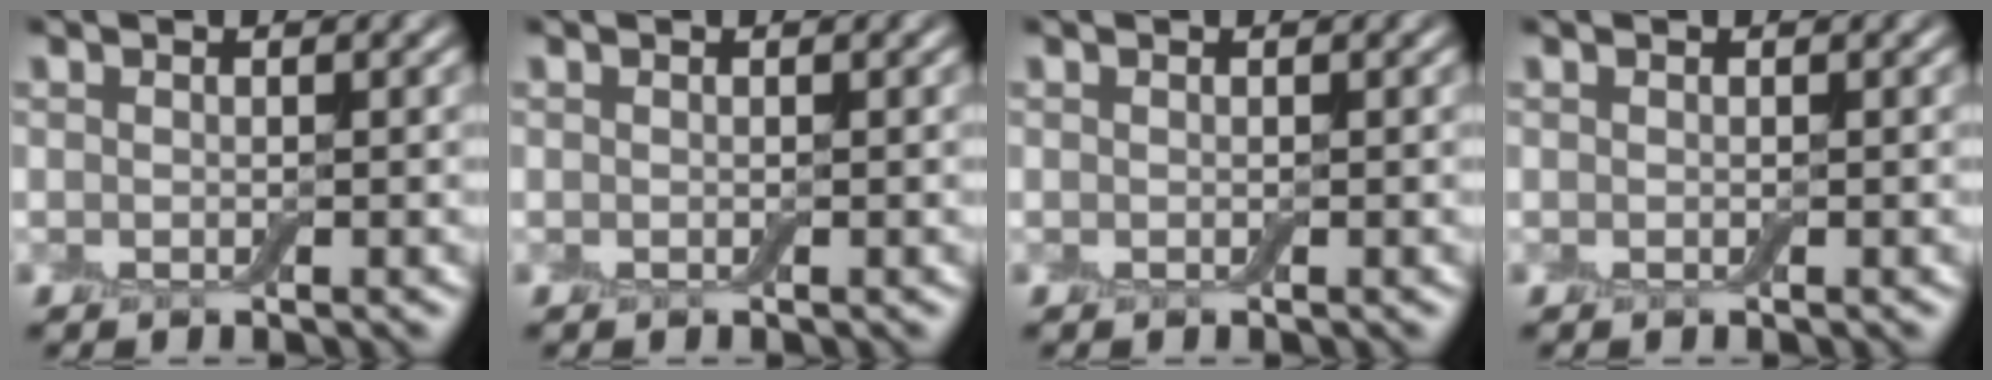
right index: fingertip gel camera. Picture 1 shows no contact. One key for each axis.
{"total": 0.0}
{"total": 0.0}
{"total": 0.0}